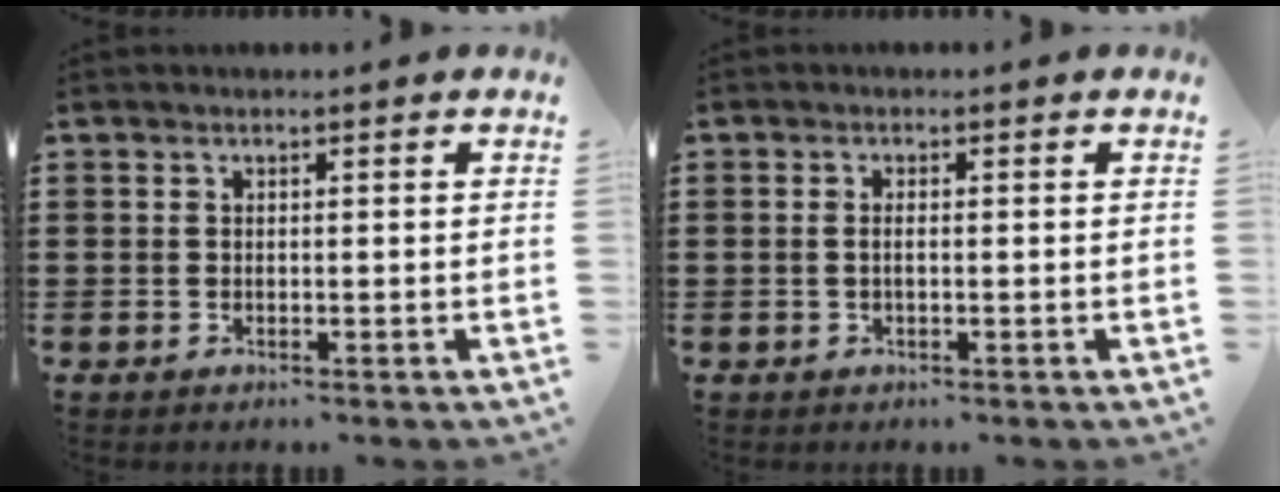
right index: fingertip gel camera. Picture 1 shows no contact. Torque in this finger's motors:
{"motor_torque": [1.23, 0.90, -0.10, -0.02]}